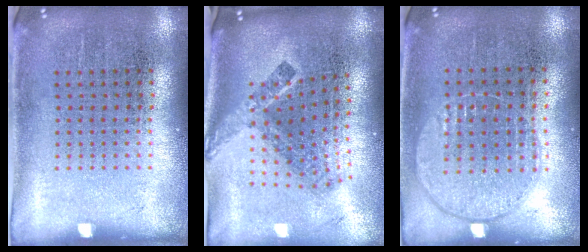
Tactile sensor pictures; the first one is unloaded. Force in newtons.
{"total": 2.5, "press": 1.6, "slide": 1.9}
{"total": 0.9, "press": 0.9, "slide": 0.4}